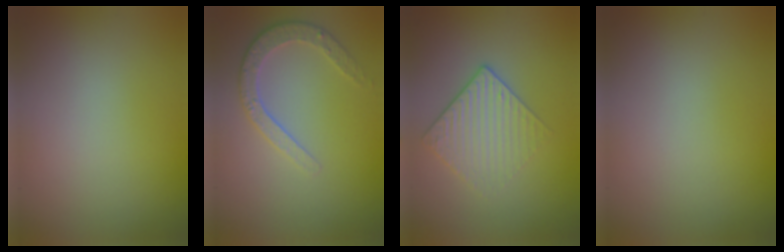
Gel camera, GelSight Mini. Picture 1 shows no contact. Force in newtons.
{"total": 2.9, "press": 2.8, "slide": 0.7}
{"total": 2.9, "press": 2.6, "slide": 1.4}
{"total": 0.0}